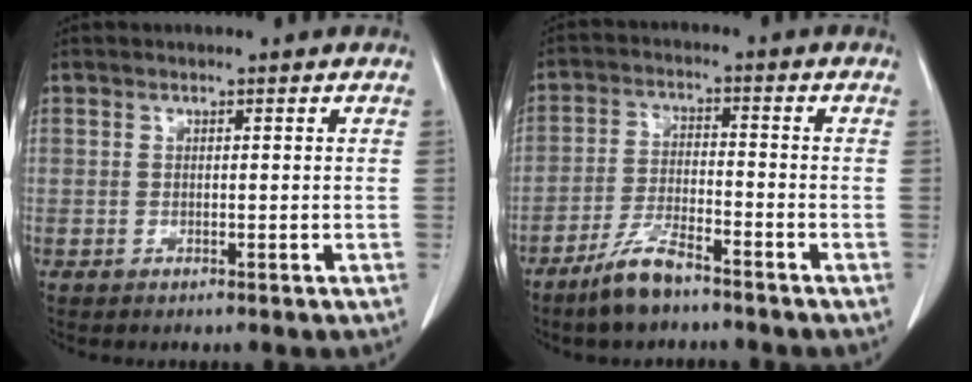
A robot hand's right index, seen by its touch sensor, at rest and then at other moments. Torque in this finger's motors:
{"motor_torque": [0.23, -0.21, 0.22, 0.07]}